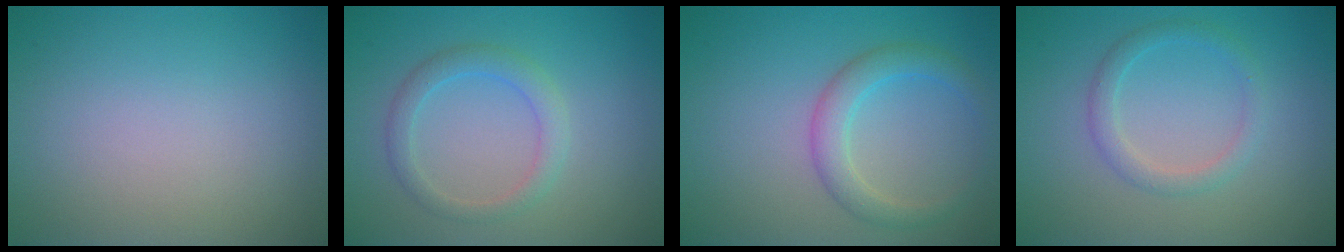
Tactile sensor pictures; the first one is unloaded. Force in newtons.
{"total": 2.3, "press": 2.3, "slide": 0.1}
{"total": 3.0, "press": 3.0, "slide": 0.1}
{"total": 2.0, "press": 2.0, "slide": 0.1}